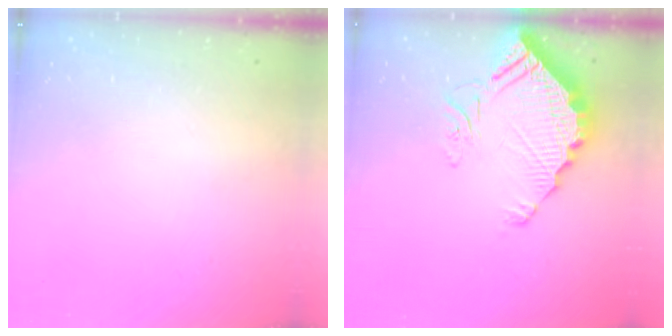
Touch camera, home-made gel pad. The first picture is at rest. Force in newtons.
{"total": 13.8, "press": 13.8, "slide": 1.1}